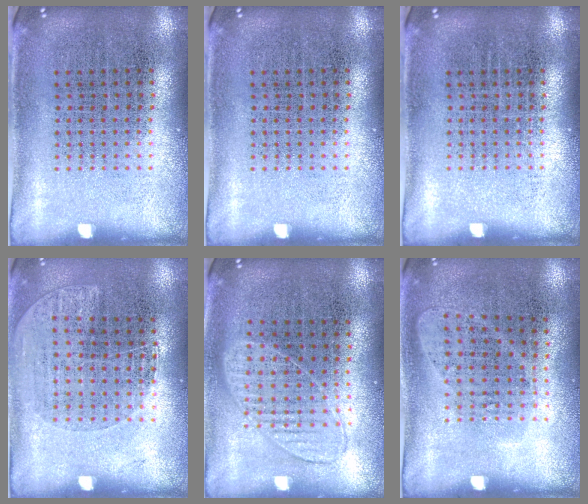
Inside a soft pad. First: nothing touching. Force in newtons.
{"total": 0.0}
{"total": 0.0}
{"total": 1.0, "press": 0.9, "slide": 0.5}
{"total": 0.8, "press": 0.8, "slide": 0.3}
{"total": 0.9, "press": 0.8, "slide": 0.4}